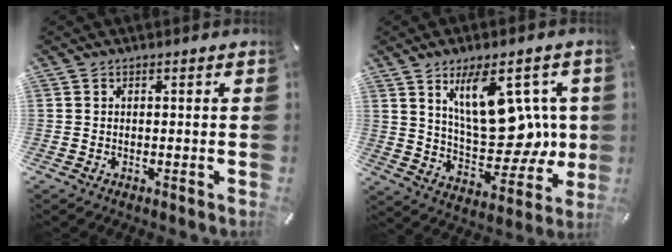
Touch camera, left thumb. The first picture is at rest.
{"total": 17.6, "force": [6.9, 8.9, 13.6], "torque": [-0.212, -0.036, 0.119]}